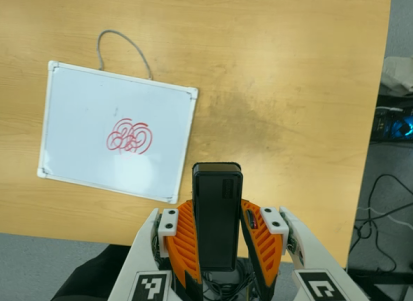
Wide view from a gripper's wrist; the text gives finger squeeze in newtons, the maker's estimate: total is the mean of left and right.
{"total": 3.8, "left": 2.3, "right": 5.4}